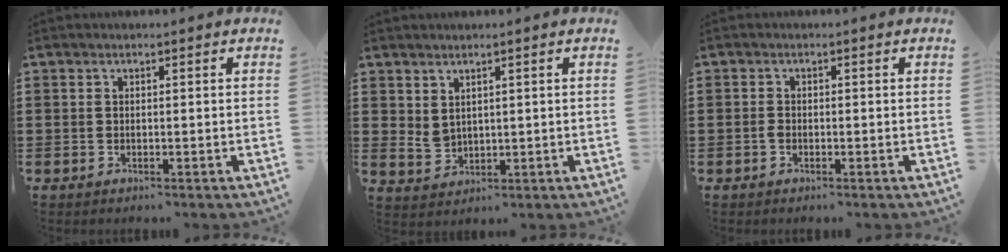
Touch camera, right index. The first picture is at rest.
{"total": 2.4, "force": [1.8, 1.3, 0.9], "torque": [-0.024, 0.004, 0.036]}
{"total": 0.9, "force": [-0.5, 0.5, 0.6], "torque": [-0.013, 0.000, -0.009]}